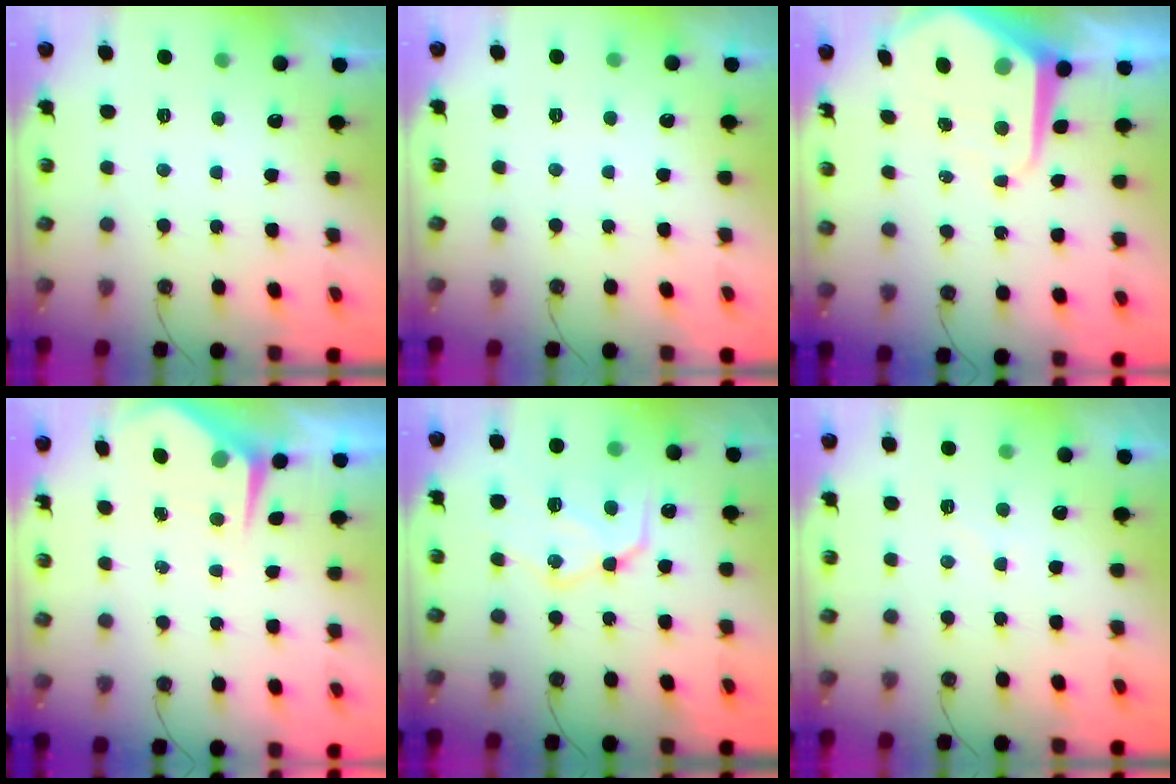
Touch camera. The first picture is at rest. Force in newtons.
{"total": 0.0}
{"total": 10.6, "press": 10.6, "slide": 0.9}
{"total": 4.8, "press": 4.8, "slide": 0.5}
{"total": 18.1, "press": 18.0, "slide": 1.8}
{"total": 3.8, "press": 3.8, "slide": 0.5}